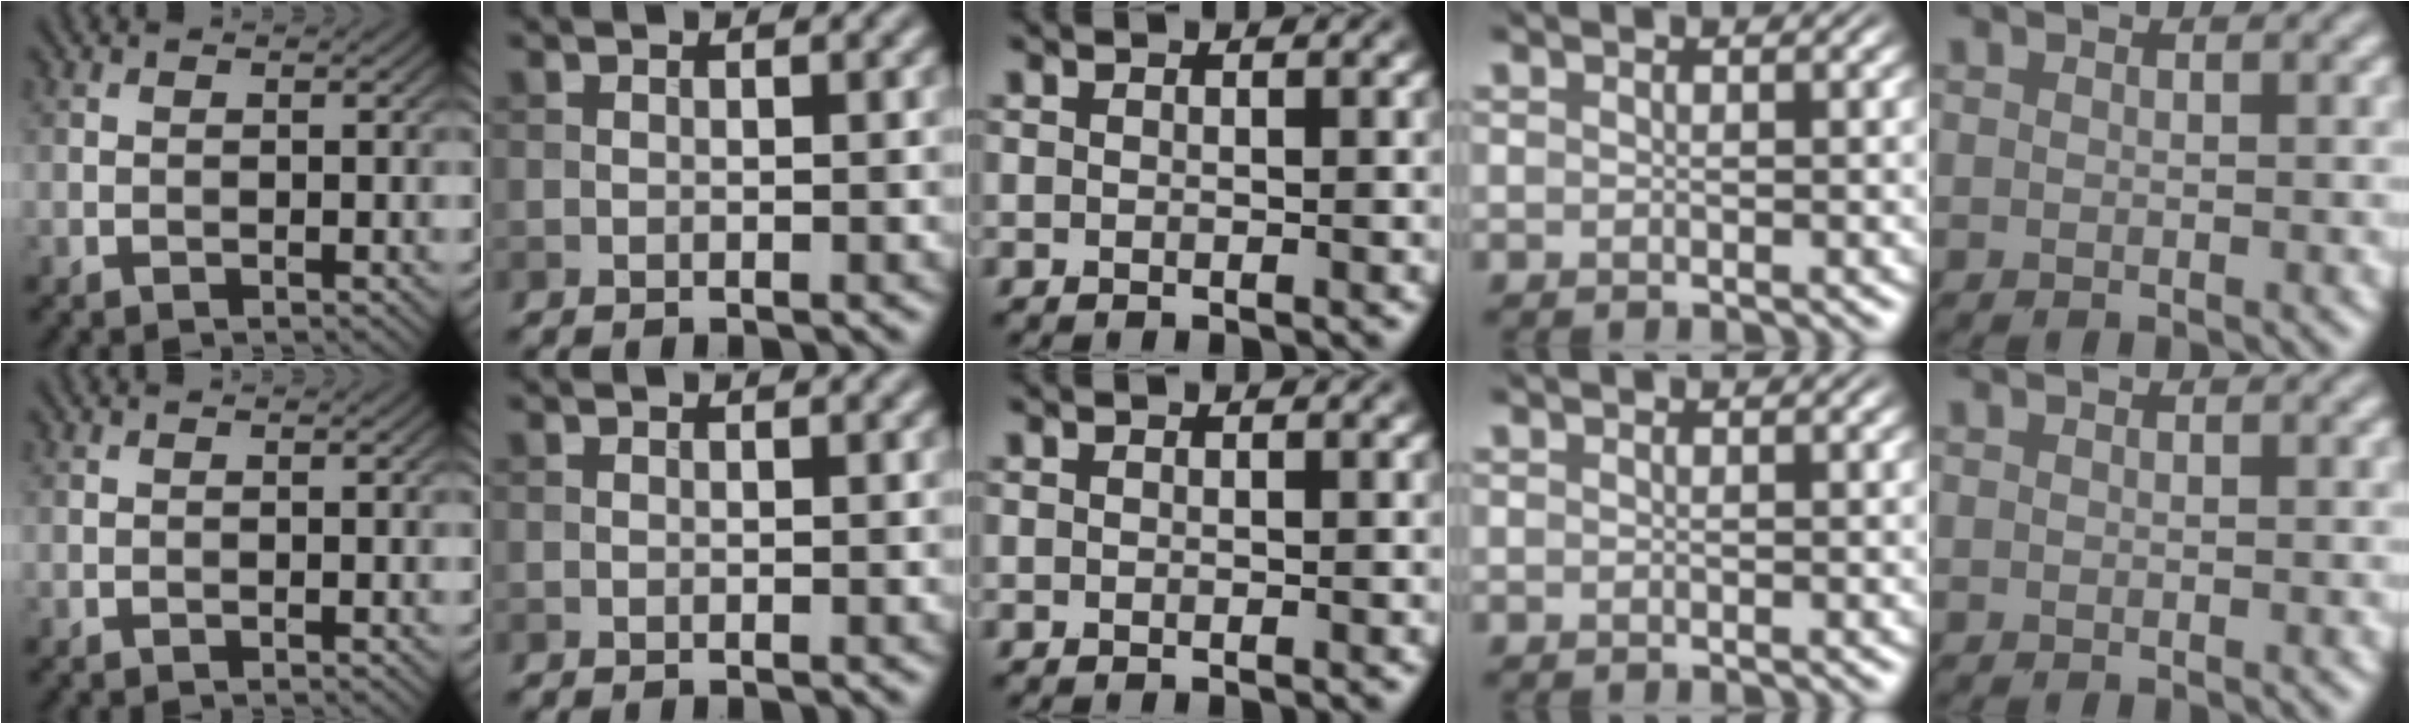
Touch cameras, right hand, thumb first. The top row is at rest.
{}